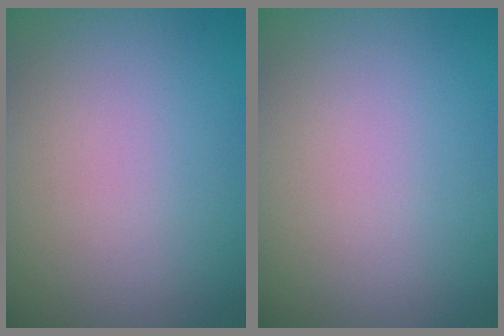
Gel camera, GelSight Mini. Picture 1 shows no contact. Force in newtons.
{"total": 0.0}